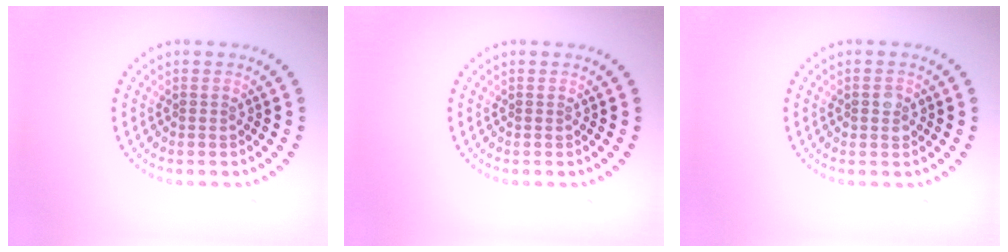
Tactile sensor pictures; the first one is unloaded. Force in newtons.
{"total": 0.0}
{"total": 1.1, "press": 1.1, "slide": 0.1}